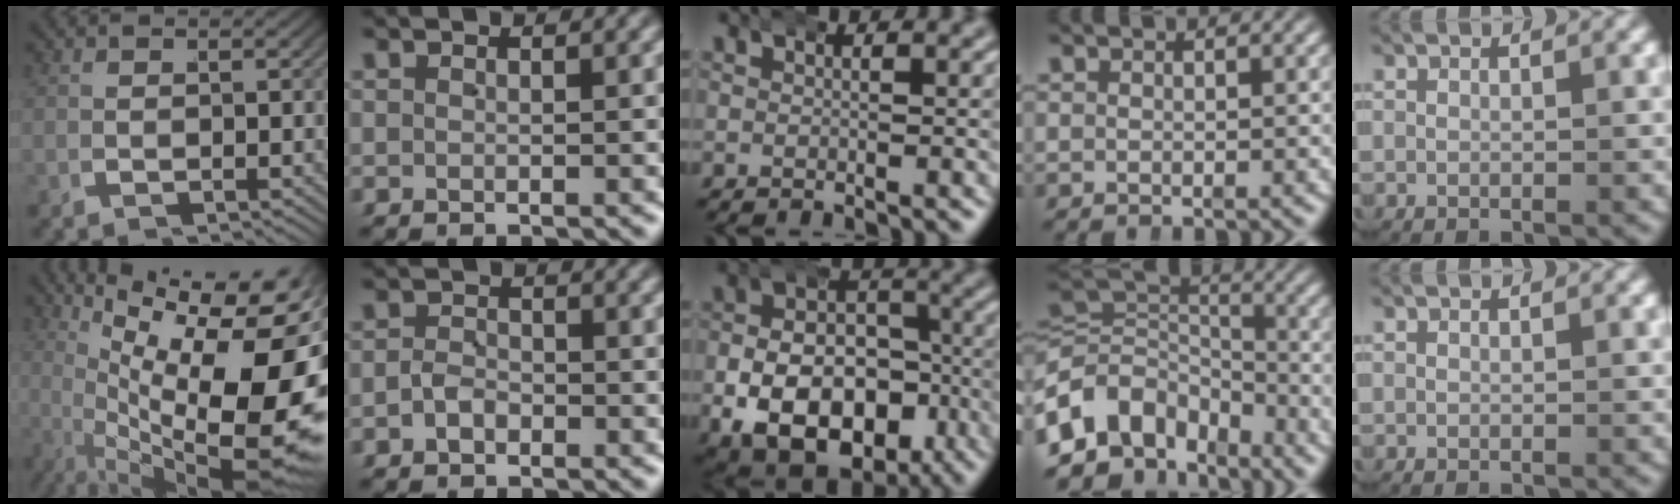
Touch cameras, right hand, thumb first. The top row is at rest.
{"thumb": {"total": 22.0, "force": [1.1, 11.8, 18.6], "torque": [-0.266, -0.049, 0.047]}, "index": {"total": 1.5, "force": [-1.2, 0.9, 0.2], "torque": [-0.001, 0.004, -0.024]}, "middle": {"total": 13.9, "force": [-5.4, 10.3, 7.7], "torque": [-0.142, -0.046, -0.071]}, "ring": {"total": 13.5, "force": [-2.8, 10.8, 7.5], "torque": [-0.159, -0.052, -0.039]}}